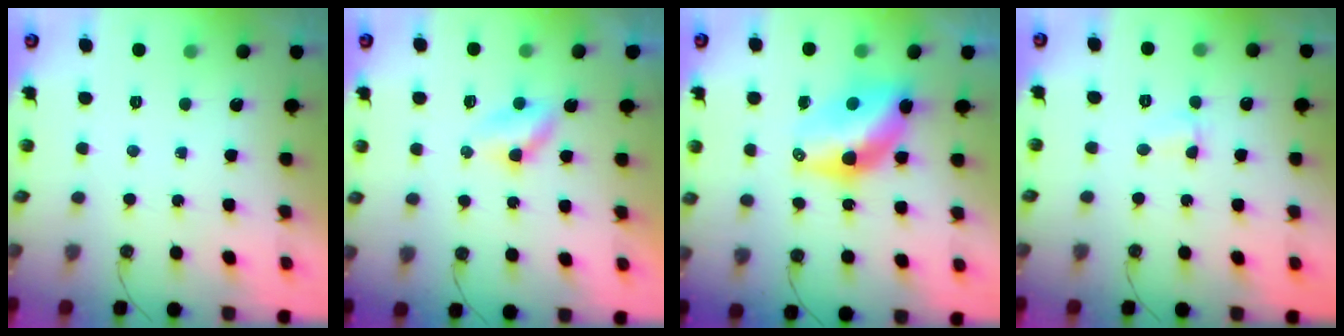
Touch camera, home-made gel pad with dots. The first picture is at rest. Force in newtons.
{"total": 3.3, "press": 3.2, "slide": 0.4}
{"total": 10.4, "press": 10.4, "slide": 0.8}
{"total": 2.2, "press": 2.2, "slide": 0.5}